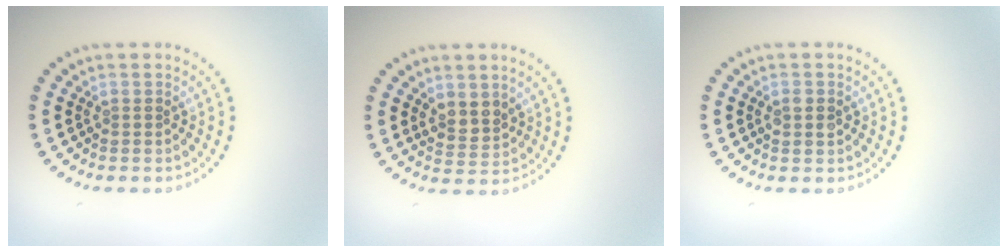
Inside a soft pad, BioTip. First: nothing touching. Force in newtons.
{"total": 2.1, "press": 1.8, "slide": 1.0}
{"total": 1.0, "press": 1.0, "slide": 0.2}